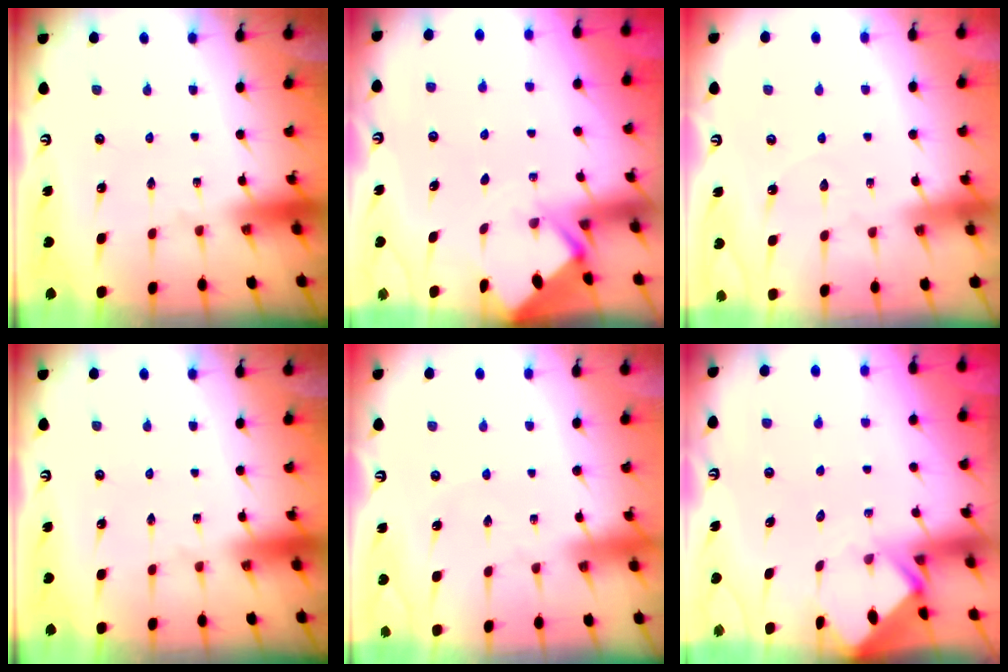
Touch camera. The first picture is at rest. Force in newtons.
{"total": 2.8, "press": 2.8, "slide": 0.2}
{"total": 2.7, "press": 2.7, "slide": 0.4}
{"total": 0.0}
{"total": 1.2, "press": 1.2, "slide": 0.2}
{"total": 2.6, "press": 2.6, "slide": 0.1}